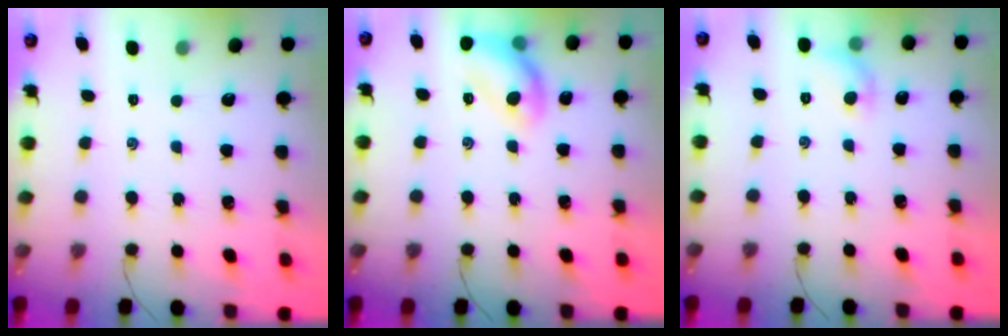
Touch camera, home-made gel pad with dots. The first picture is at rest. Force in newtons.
{"total": 13.9, "press": 13.9, "slide": 1.1}
{"total": 6.6, "press": 6.5, "slide": 1.4}